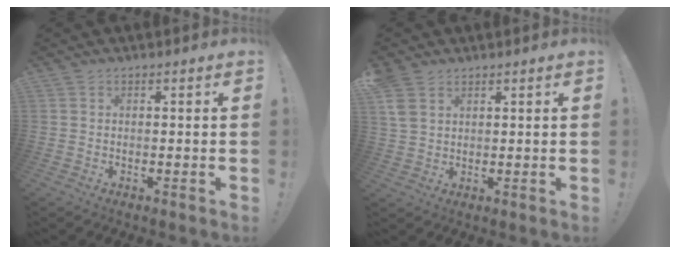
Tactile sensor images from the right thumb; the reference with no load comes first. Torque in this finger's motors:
{"motor_torque": [0.02, 0.03, 0.19, 0.27, 0.01]}